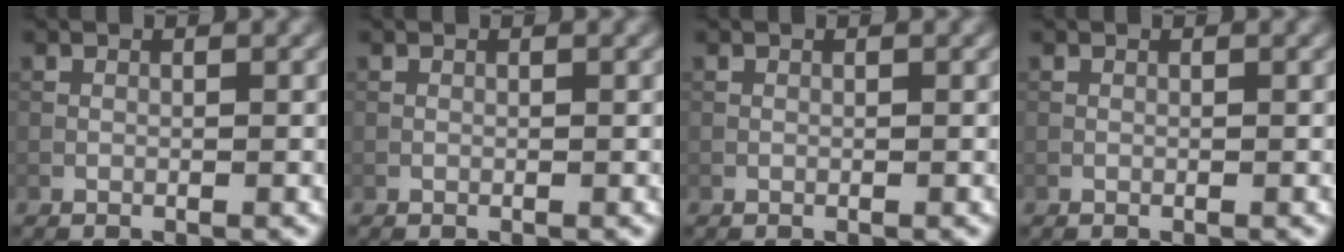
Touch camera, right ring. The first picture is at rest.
{"total": 0.0}
{"total": 0.0}
{"total": 0.0}